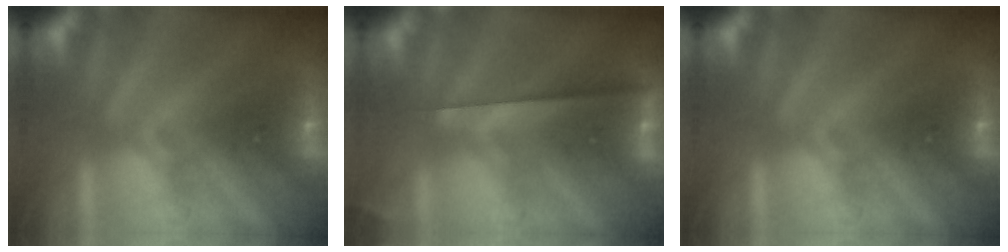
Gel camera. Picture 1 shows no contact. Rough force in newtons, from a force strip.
{"total": 2.4}
{"total": 0.0}